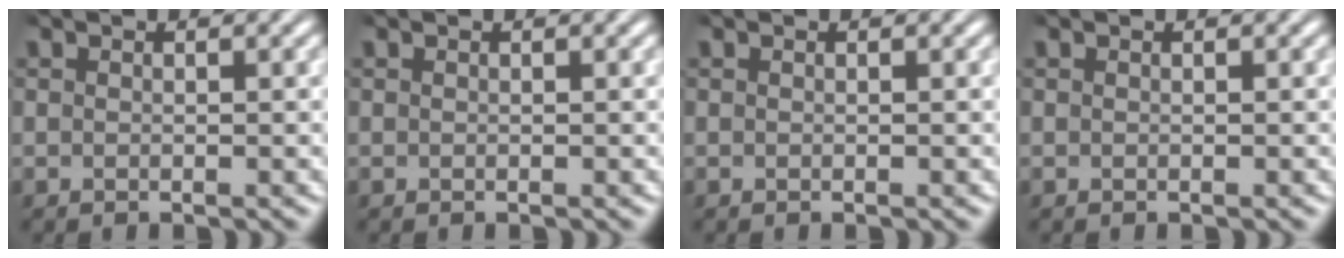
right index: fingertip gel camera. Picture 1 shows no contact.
{"total": 0.0}
{"total": 0.0}
{"total": 0.0}